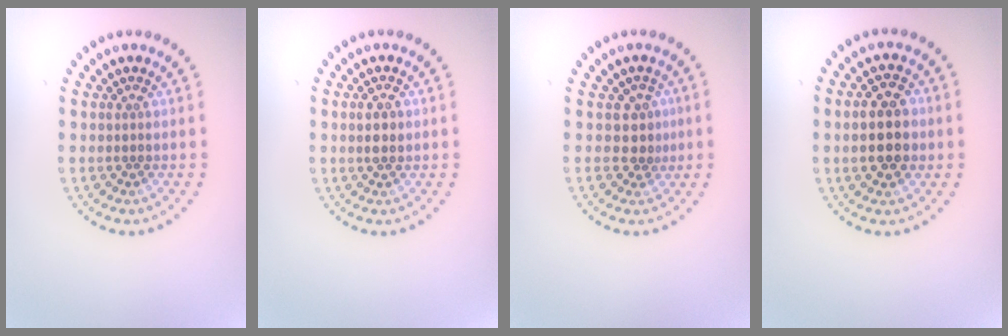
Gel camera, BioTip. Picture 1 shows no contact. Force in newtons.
{"total": 1.5, "press": 1.5, "slide": 0.2}
{"total": 1.7, "press": 1.4, "slide": 1.0}
{"total": 4.6, "press": 4.6, "slide": 0.4}